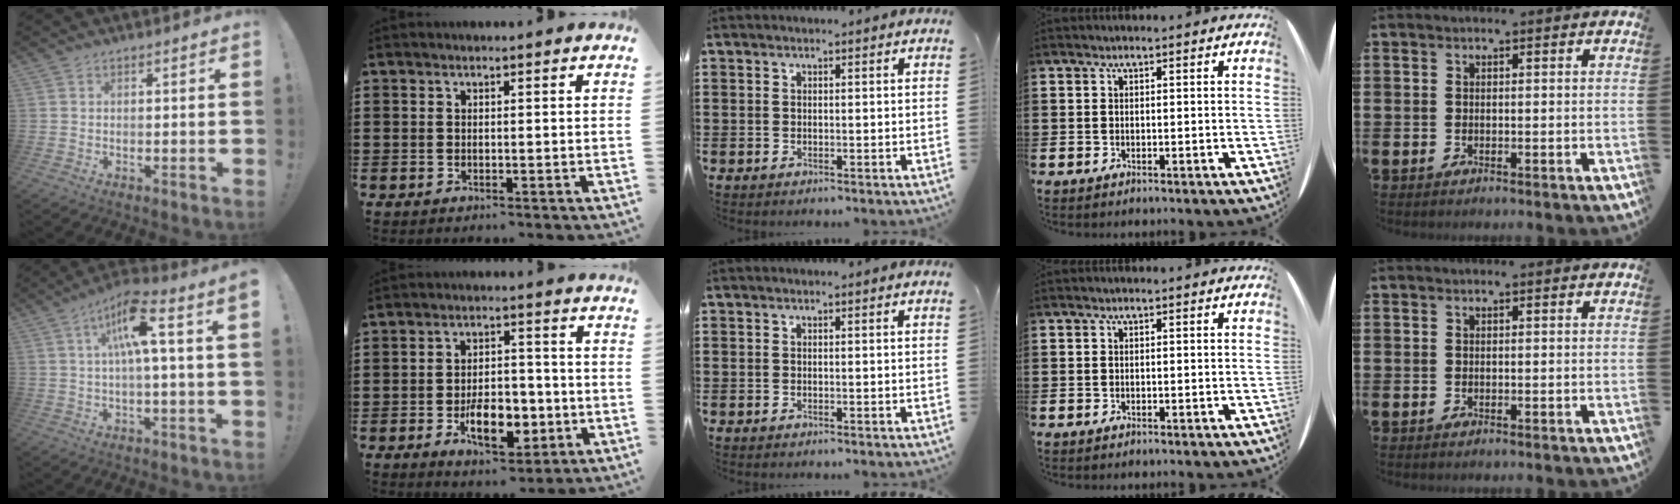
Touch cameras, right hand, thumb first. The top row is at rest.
{"thumb": {"total": 11.4, "force": [2.6, 1.2, 11.0], "torque": [-0.194, 0.000, 0.033]}, "index": {"total": 8.4, "force": [-2.9, 4.6, 6.4], "torque": [-0.100, 0.004, -0.052]}}